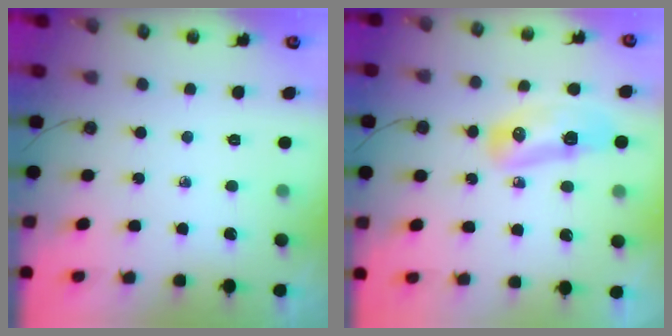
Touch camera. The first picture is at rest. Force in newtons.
{"total": 9.7, "press": 9.6, "slide": 1.3}